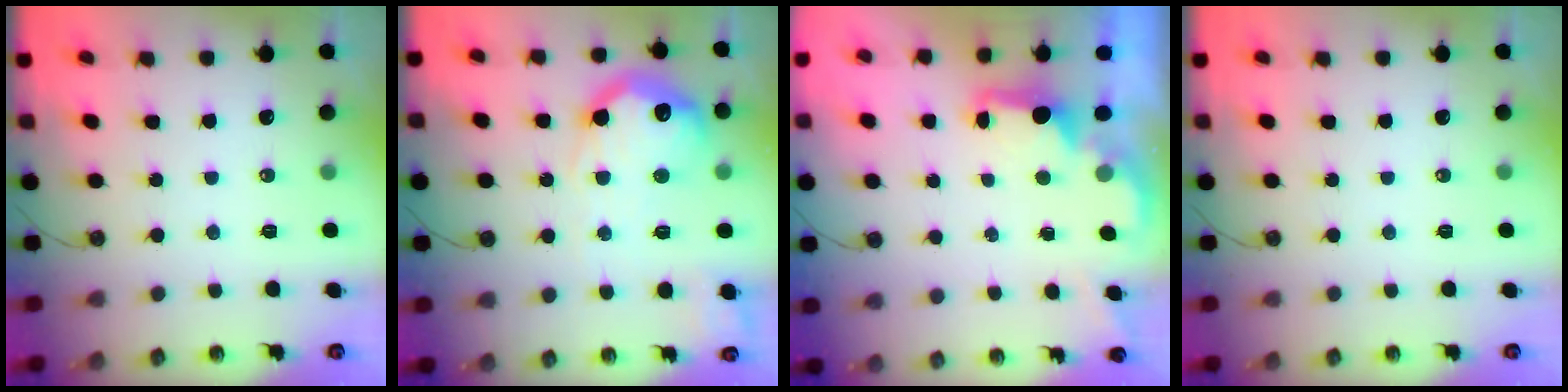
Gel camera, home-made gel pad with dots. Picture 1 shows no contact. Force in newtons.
{"total": 21.5, "press": 21.5, "slide": 1.8}
{"total": 1.9, "press": 1.7, "slide": 0.7}
{"total": 0.0}